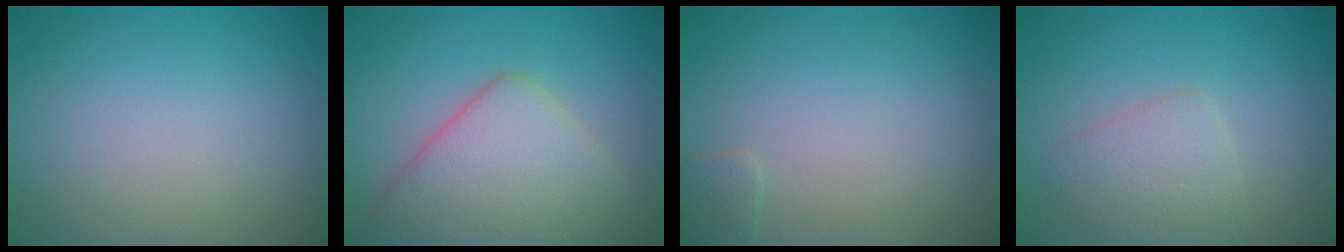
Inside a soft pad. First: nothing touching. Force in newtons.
{"total": 7.4, "press": 7.4, "slide": 0.2}
{"total": 0.8, "press": 0.8, "slide": 0.0}
{"total": 2.8, "press": 2.8, "slide": 0.1}